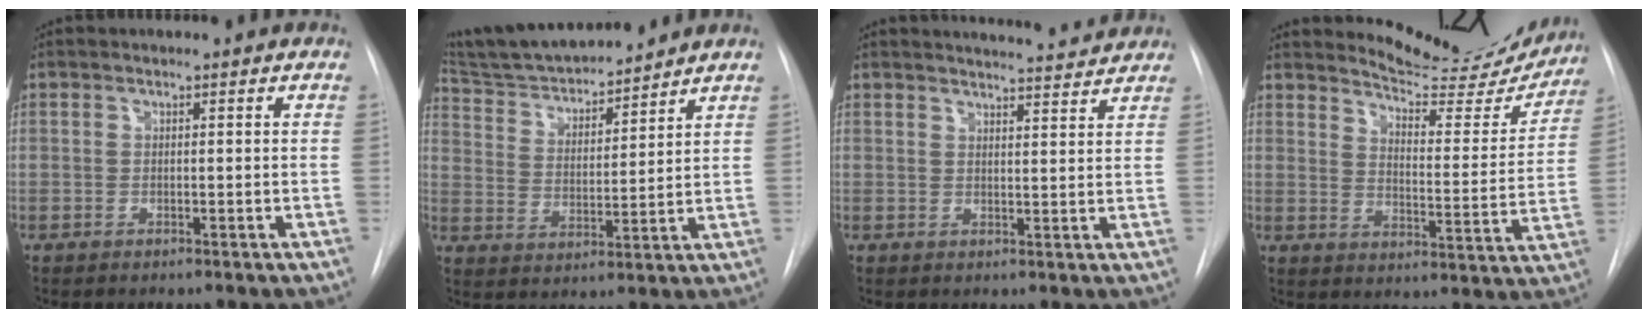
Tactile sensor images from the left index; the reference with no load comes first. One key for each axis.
{"total": 14.3, "fx": 13.3, "fy": 1.8, "fz": 5.0, "tx": -0.088, "ty": 0.007, "tz": 0.232}
{"total": 9.3, "fx": 9.1, "fy": 0.5, "fz": 2.0, "tx": -0.029, "ty": -0.002, "tz": 0.108}
{"total": 16.5, "fx": 15.9, "fy": 2.6, "fz": 3.6, "tx": -0.040, "ty": -0.065, "tz": 0.191}